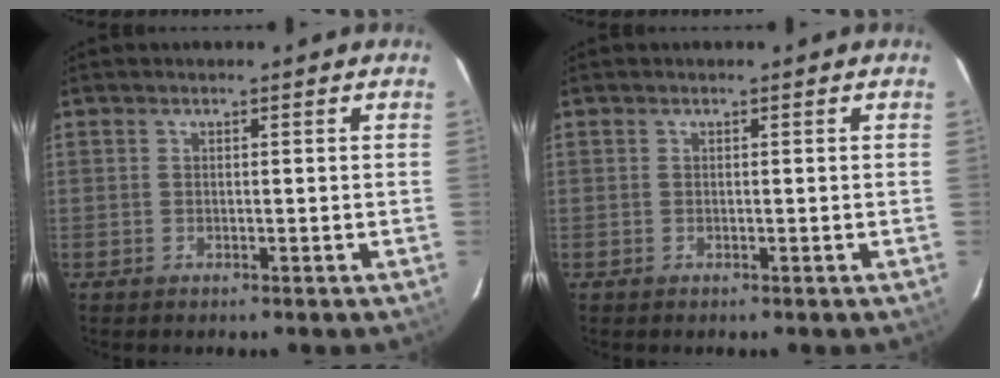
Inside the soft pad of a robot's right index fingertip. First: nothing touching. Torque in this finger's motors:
{"motor_torque": [0.00, 0.00, 0.00, 0.00]}